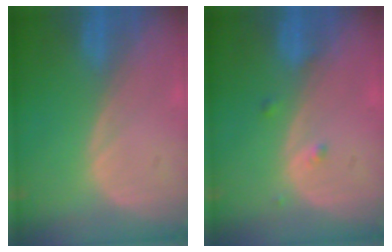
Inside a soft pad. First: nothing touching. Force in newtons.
{"total": 1.3, "press": 1.3, "slide": 0.0}